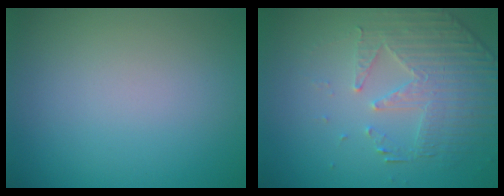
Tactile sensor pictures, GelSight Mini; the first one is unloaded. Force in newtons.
{"total": 4.9, "press": 3.7, "slide": 3.2}